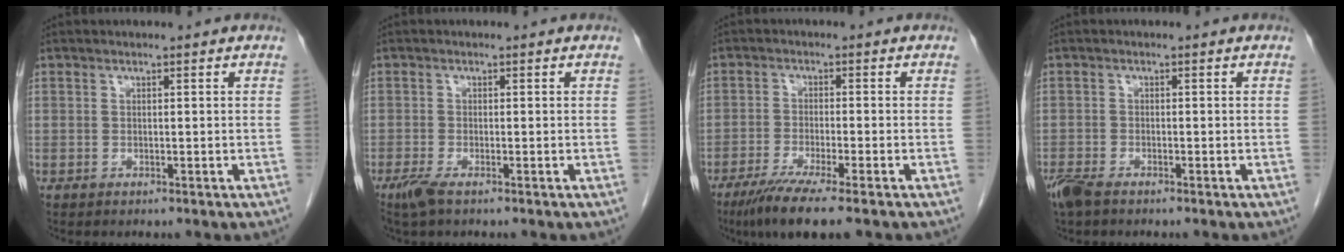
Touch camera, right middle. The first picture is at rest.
{"total": 2.3, "force": [-1.5, 0.4, 1.7], "torque": [-0.040, -0.007, -0.033]}
{"total": 7.6, "force": [-5.4, 0.0, 5.4], "torque": [-0.090, -0.020, -0.090]}
{"total": 3.5, "force": [-2.7, 1.0, 1.9], "torque": [-0.045, -0.009, -0.051]}